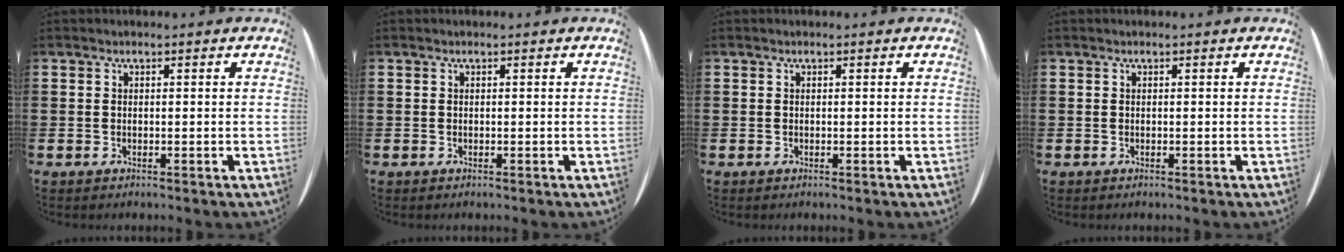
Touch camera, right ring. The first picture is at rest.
{"total": 0.0}
{"total": 0.0}
{"total": 0.0}